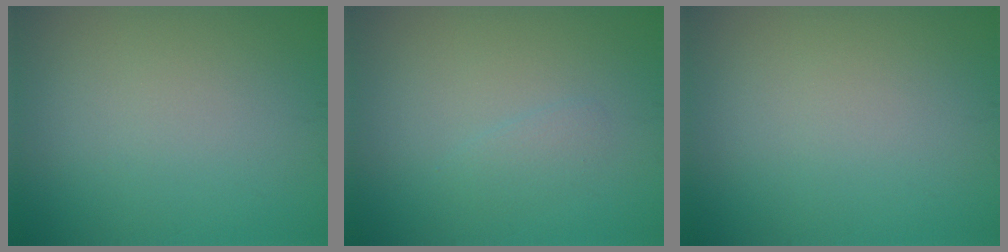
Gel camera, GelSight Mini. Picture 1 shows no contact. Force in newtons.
{"total": 1.0, "press": 1.0, "slide": 0.1}
{"total": 0.0}